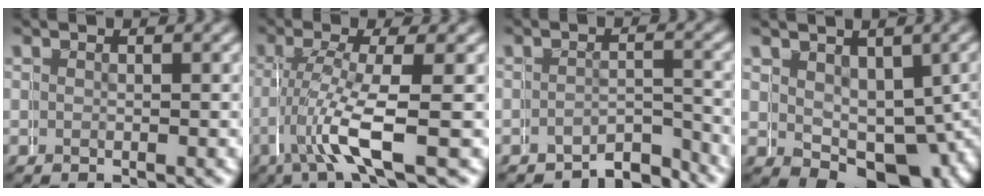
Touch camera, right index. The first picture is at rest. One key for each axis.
{"total": 4.2, "fx": -1.5, "fy": 0.8, "fz": 3.9, "tx": -0.093, "ty": -0.015, "tz": -0.018}
{"total": 3.5, "fx": -3.4, "fy": 0.8, "fz": 0.1, "tx": 0.007, "ty": -0.009, "tz": -0.057}
{"total": 5.8, "fx": -0.7, "fy": 4.2, "fz": 3.9, "tx": -0.046, "ty": -0.021, "tz": 0.001}